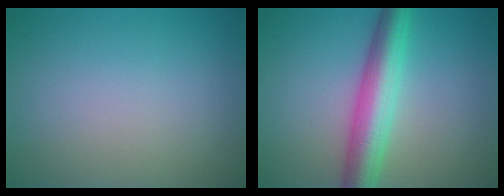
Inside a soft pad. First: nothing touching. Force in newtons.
{"total": 6.0, "press": 6.0, "slide": 0.3}